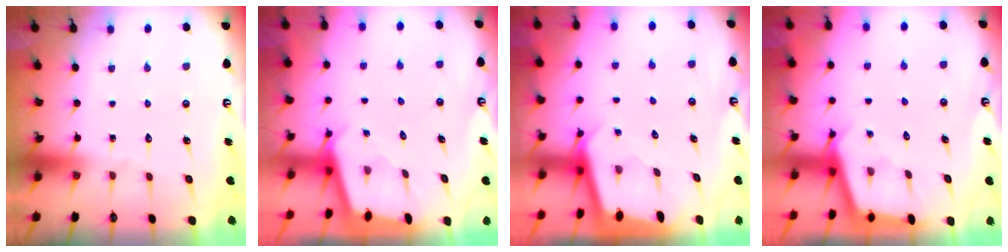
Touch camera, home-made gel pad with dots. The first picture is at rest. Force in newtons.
{"total": 1.9, "press": 1.9, "slide": 0.1}
{"total": 2.1, "press": 2.1, "slide": 0.0}
{"total": 2.7, "press": 2.7, "slide": 0.3}